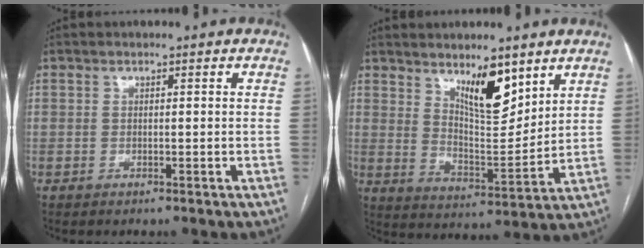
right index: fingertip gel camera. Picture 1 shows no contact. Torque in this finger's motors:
{"motor_torque": [1.00, 1.01, 0.35, 0.11]}